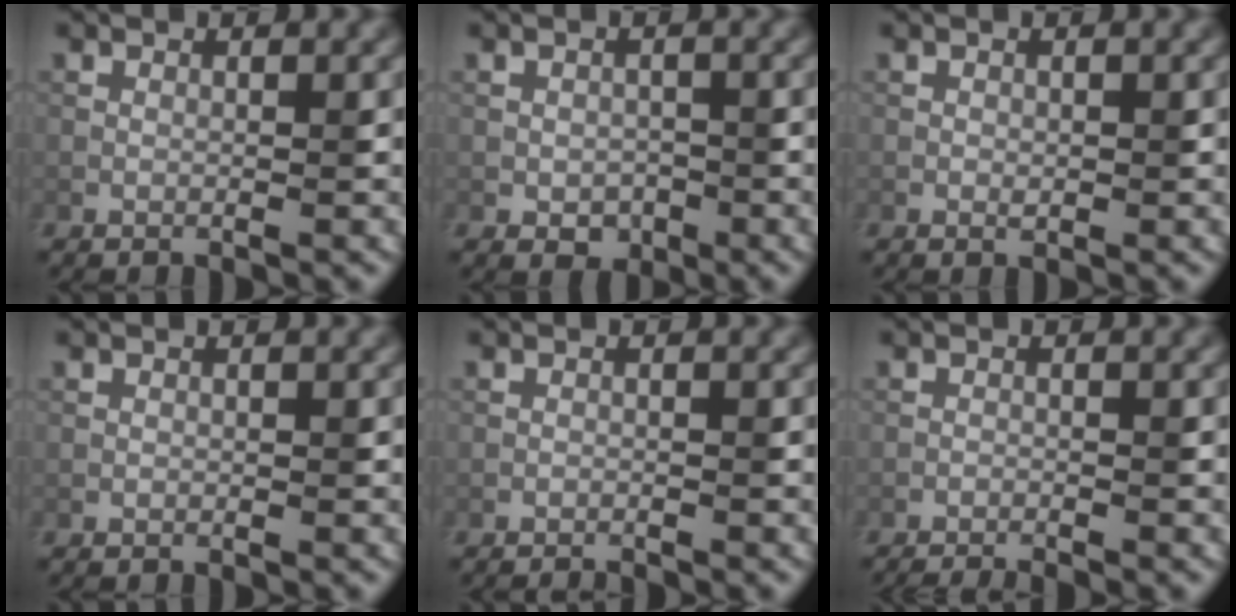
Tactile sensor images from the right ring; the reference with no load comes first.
{"total": 1.7, "force": [-0.9, 1.4, 0.5], "torque": [-0.008, -0.004, -0.010]}
{"total": 0.5, "force": [-0.3, 0.4, 0.2], "torque": [-0.002, -0.003, -0.002]}
{"total": 0.0}
{"total": 0.9, "force": [-0.8, 0.0, 0.2], "torque": [-0.004, 0.004, -0.014]}
{"total": 2.1, "force": [-1.7, 0.3, 1.2], "torque": [-0.013, 0.007, -0.032]}